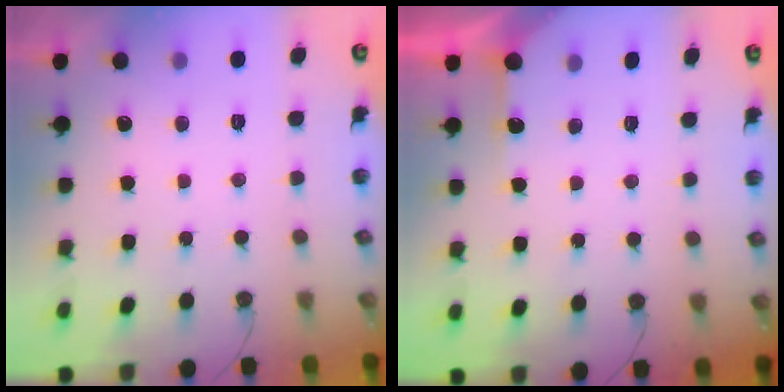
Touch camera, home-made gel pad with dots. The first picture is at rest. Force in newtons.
{"total": 3.8, "press": 3.8, "slide": 0.4}